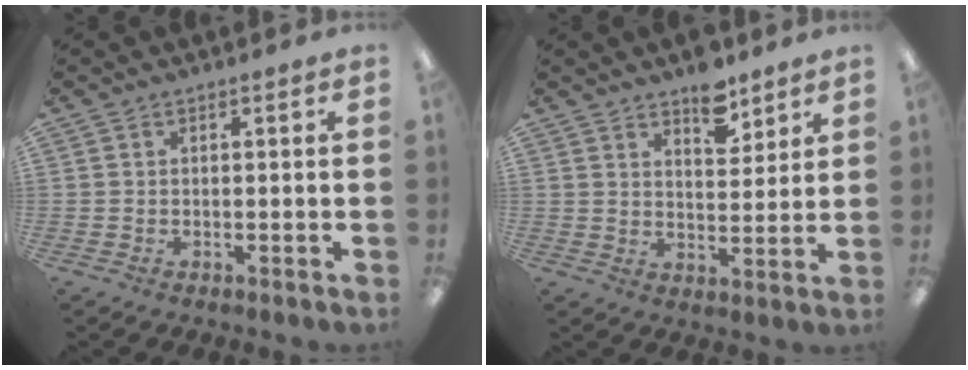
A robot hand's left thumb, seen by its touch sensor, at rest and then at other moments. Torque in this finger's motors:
{"motor_torque": [0.58, -0.04, 0.78, -0.75, 0.01]}